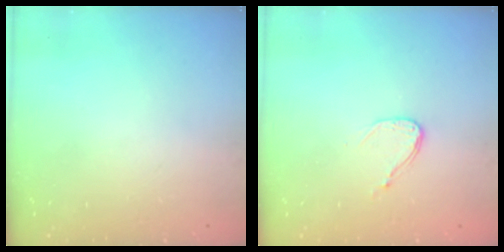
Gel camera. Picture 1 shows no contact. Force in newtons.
{"total": 6.6, "press": 6.5, "slide": 0.7}